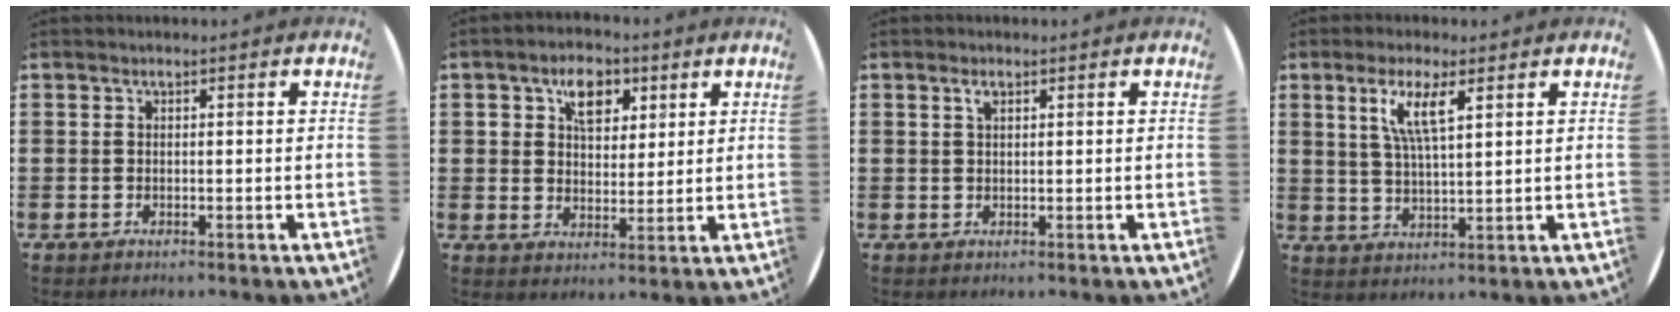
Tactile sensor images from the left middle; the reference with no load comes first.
{"total": 6.0, "force": [3.3, 3.8, 3.3], "torque": [-0.045, 0.004, 0.051]}
{"total": 2.5, "force": [1.5, 0.8, 1.9], "torque": [-0.033, 0.003, 0.023]}
{"total": 5.7, "force": [3.2, 1.2, 4.6], "torque": [-0.092, 0.004, 0.052]}